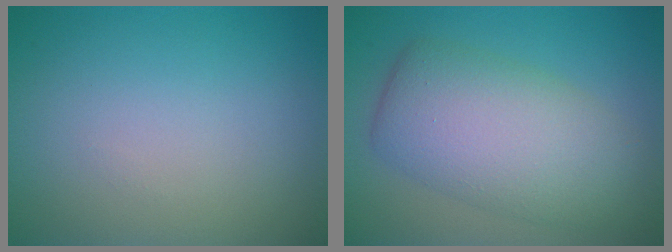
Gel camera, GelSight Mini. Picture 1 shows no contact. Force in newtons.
{"total": 7.8, "press": 7.8, "slide": 0.2}